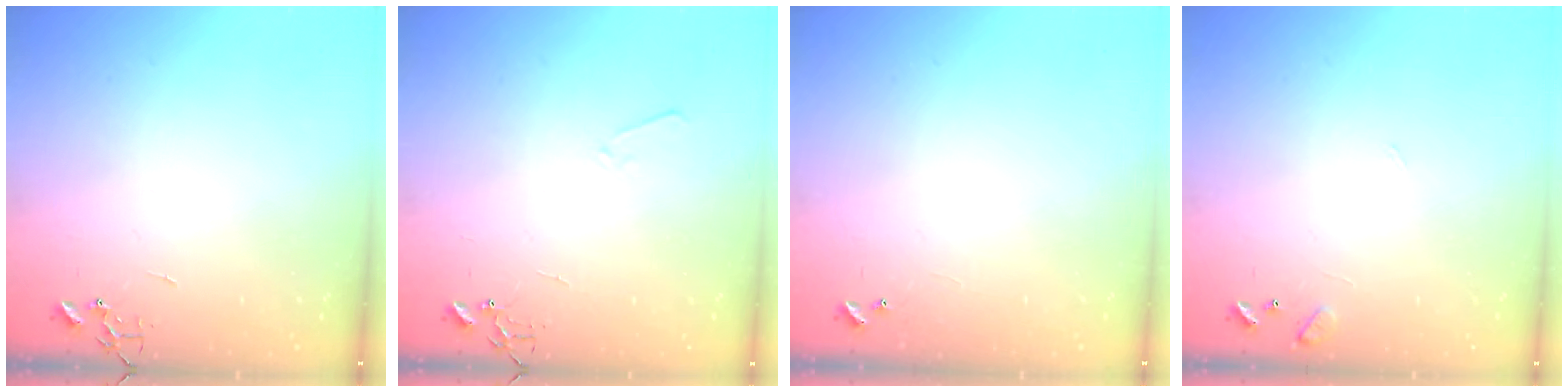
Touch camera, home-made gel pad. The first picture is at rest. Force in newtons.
{"total": 4.8, "press": 4.7, "slide": 0.7}
{"total": 5.0, "press": 5.0, "slide": 0.6}
{"total": 8.4, "press": 8.4, "slide": 0.5}